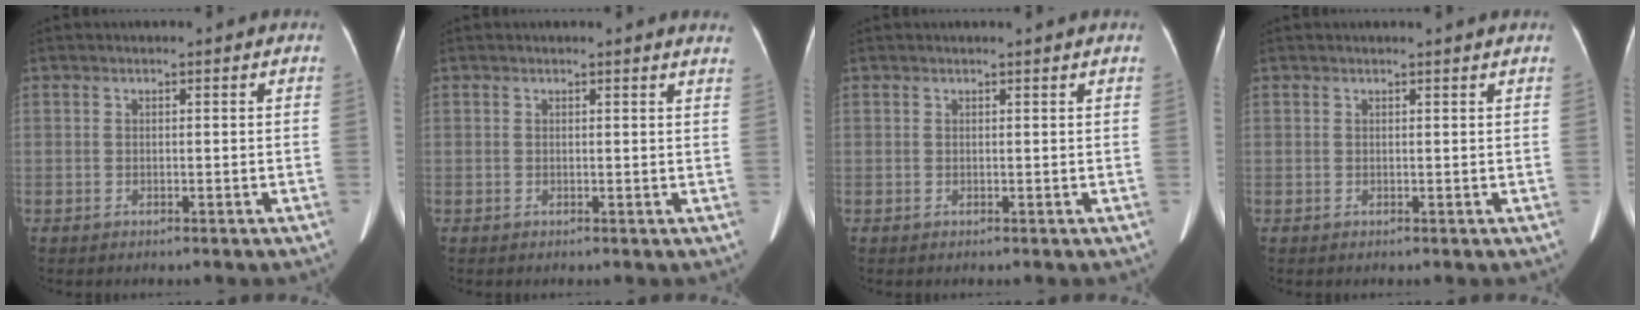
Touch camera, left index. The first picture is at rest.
{"total": 3.0, "force": [2.9, -0.1, 0.9], "torque": [-0.011, -0.010, 0.013]}
{"total": 1.1, "force": [1.0, -0.2, 0.4], "torque": [-0.016, -0.001, 0.017]}
{"total": 1.4, "force": [1.3, -0.3, 0.4], "torque": [-0.020, -0.001, 0.019]}